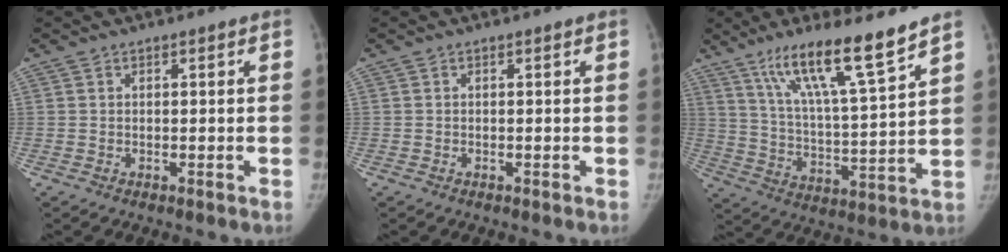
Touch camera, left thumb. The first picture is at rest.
{"total": 0.0}
{"total": 15.6, "force": [10.9, 1.5, 11.0], "torque": [-0.183, -0.060, 0.197]}